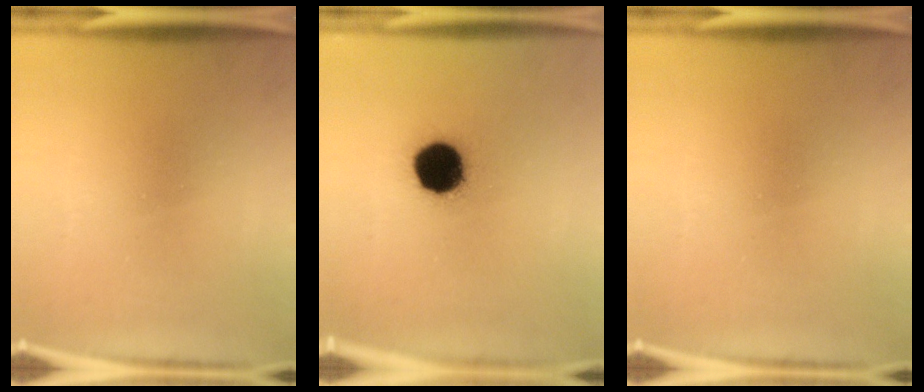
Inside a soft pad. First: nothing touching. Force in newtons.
{"total": 12.7}
{"total": 0.0}